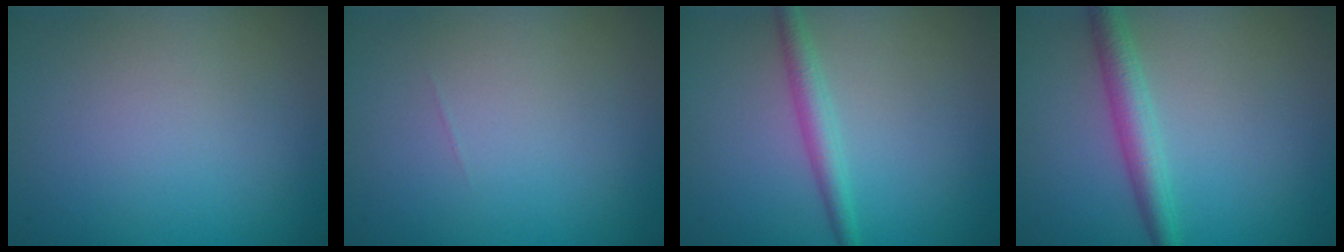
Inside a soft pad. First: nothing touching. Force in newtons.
{"total": 0.0}
{"total": 2.2, "press": 2.2, "slide": 0.1}
{"total": 3.0, "press": 3.0, "slide": 0.1}